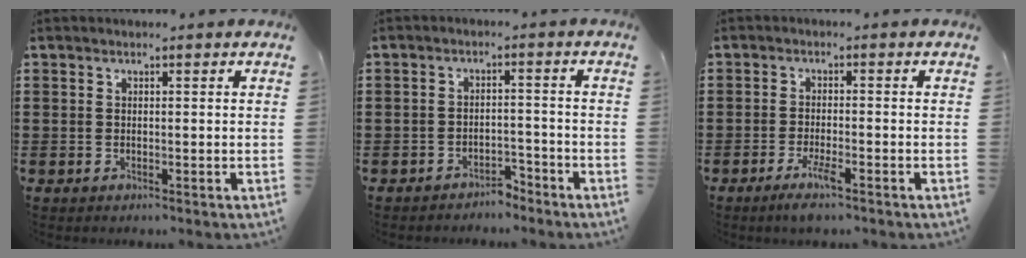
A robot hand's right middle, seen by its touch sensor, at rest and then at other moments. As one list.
[{"total": 3.0, "force": [-2.9, 0.5, 0.1], "torque": [-0.010, 0.001, -0.061]}, {"total": 3.4, "force": [-2.0, 0.3, 2.7], "torque": [-0.058, -0.008, -0.038]}]